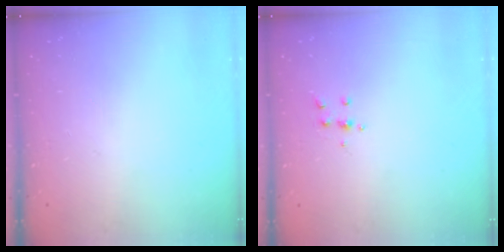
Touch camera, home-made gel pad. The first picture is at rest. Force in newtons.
{"total": 4.0, "press": 3.9, "slide": 0.9}